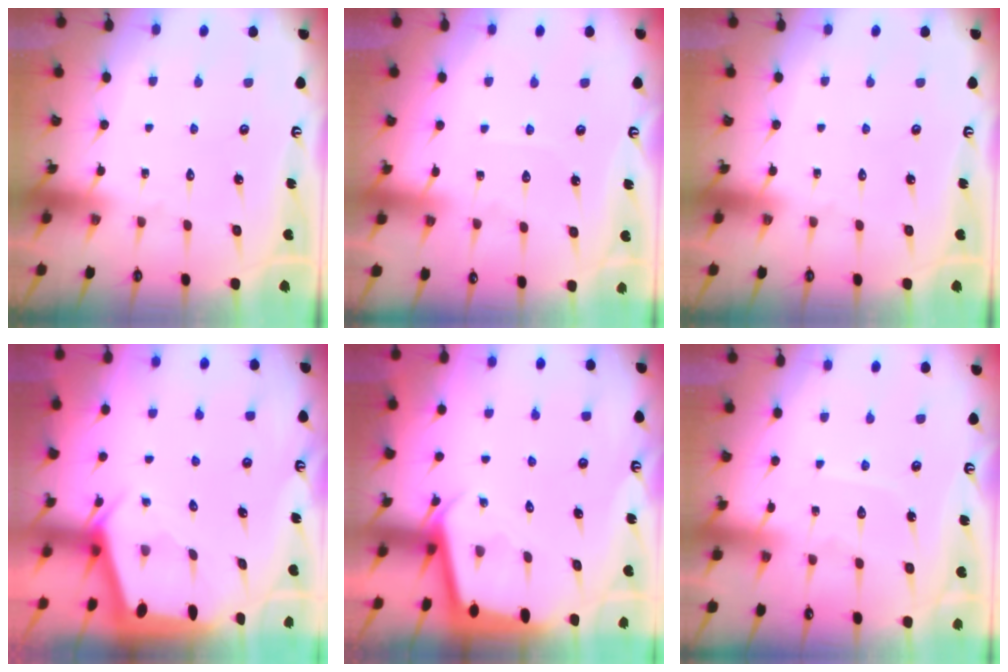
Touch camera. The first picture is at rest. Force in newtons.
{"total": 2.3, "press": 2.3, "slide": 0.3}
{"total": 0.0}
{"total": 2.0, "press": 2.0, "slide": 0.5}
{"total": 2.3, "press": 2.3, "slide": 0.1}
{"total": 6.1, "press": 6.0, "slide": 0.6}